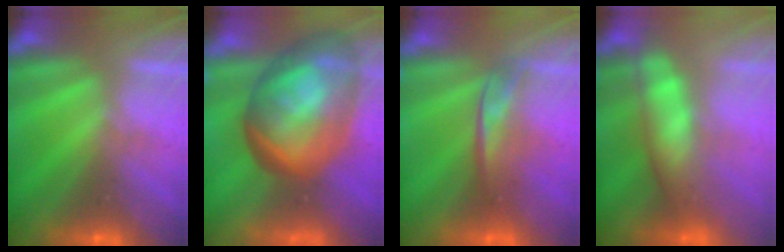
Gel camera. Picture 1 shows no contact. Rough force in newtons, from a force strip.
{"total": 7.3}
{"total": 2.1}
{"total": 3.1}